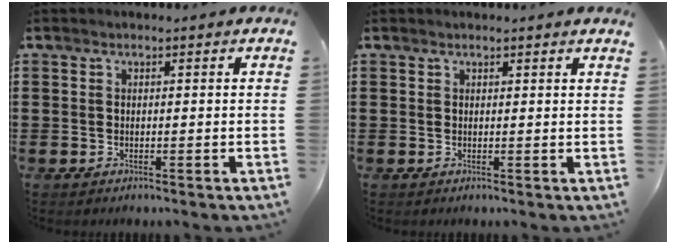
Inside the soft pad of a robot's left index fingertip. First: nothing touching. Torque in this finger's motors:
{"motor_torque": [-0.18, -0.89, 0.03, 0.01]}